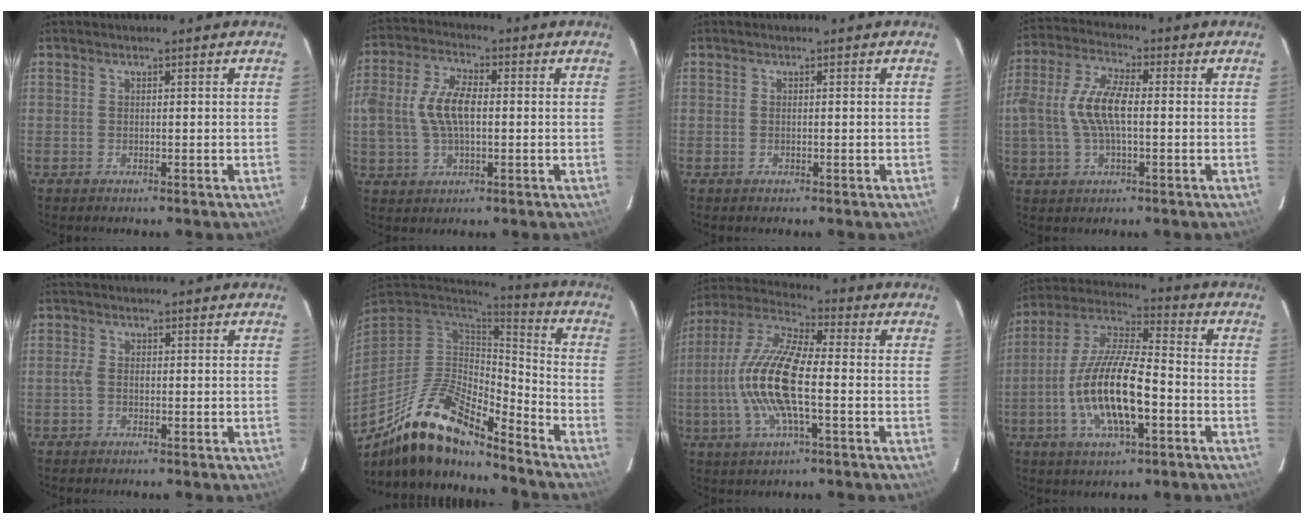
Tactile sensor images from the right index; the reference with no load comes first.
{"total": 10.2, "force": [0.1, 5.6, 8.5], "torque": [-0.176, 0.014, 0.001]}
{"total": 0.0}
{"total": 10.3, "force": [-0.5, 4.3, 9.3], "torque": [-0.198, 0.012, -0.009]}
{"total": 2.1, "force": [-0.4, 1.3, 1.6], "torque": [-0.038, 0.003, -0.008]}
{"total": 18.6, "force": [-13.7, 5.6, 11.3], "torque": [-0.220, -0.026, -0.255]}
{"total": 16.2, "force": [-2.4, 4.7, 15.4], "torque": [-0.314, 0.002, -0.055]}
{"total": 16.7, "force": [-4.7, 5.1, 15.1], "torque": [-0.306, -0.005, -0.091]}